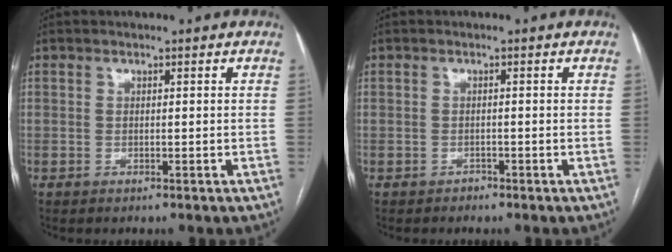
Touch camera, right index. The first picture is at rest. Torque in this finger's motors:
{"motor_torque": [-0.06, -0.01, 0.00, -0.01]}